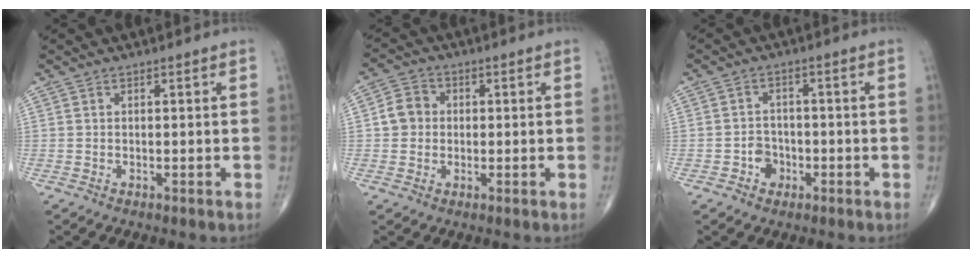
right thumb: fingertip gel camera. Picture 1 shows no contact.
{"total": 4.9, "force": [0.2, 4.5, 2.1], "torque": [-0.023, 0.011, -0.004]}
{"total": 3.6, "force": [-1.5, 3.0, 1.2], "torque": [0.001, 0.014, -0.029]}